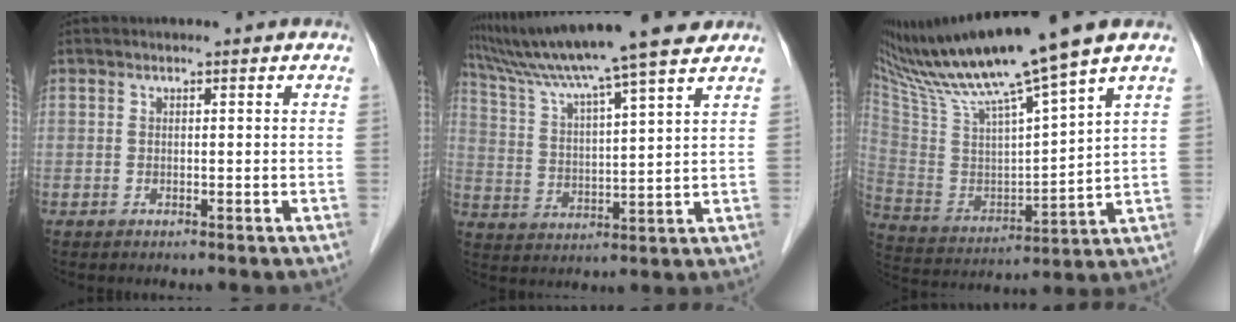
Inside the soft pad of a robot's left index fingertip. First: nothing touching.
{"total": 15.5, "force": [13.0, -0.9, 8.4], "torque": [-0.152, 0.024, 0.205]}
{"total": 18.9, "force": [15.2, -1.4, 11.0], "torque": [-0.202, -0.004, 0.276]}